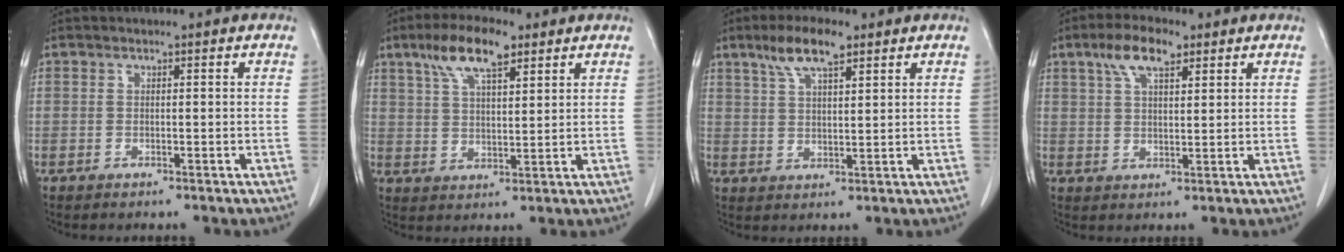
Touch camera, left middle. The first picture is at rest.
{"total": 9.0, "force": [5.5, 2.7, 6.6], "torque": [-0.130, 0.015, 0.102]}
{"total": 7.0, "force": [4.6, 1.7, 5.0], "torque": [-0.103, 0.012, 0.086]}
{"total": 6.5, "force": [3.9, 2.3, 4.7], "torque": [-0.097, 0.015, 0.070]}